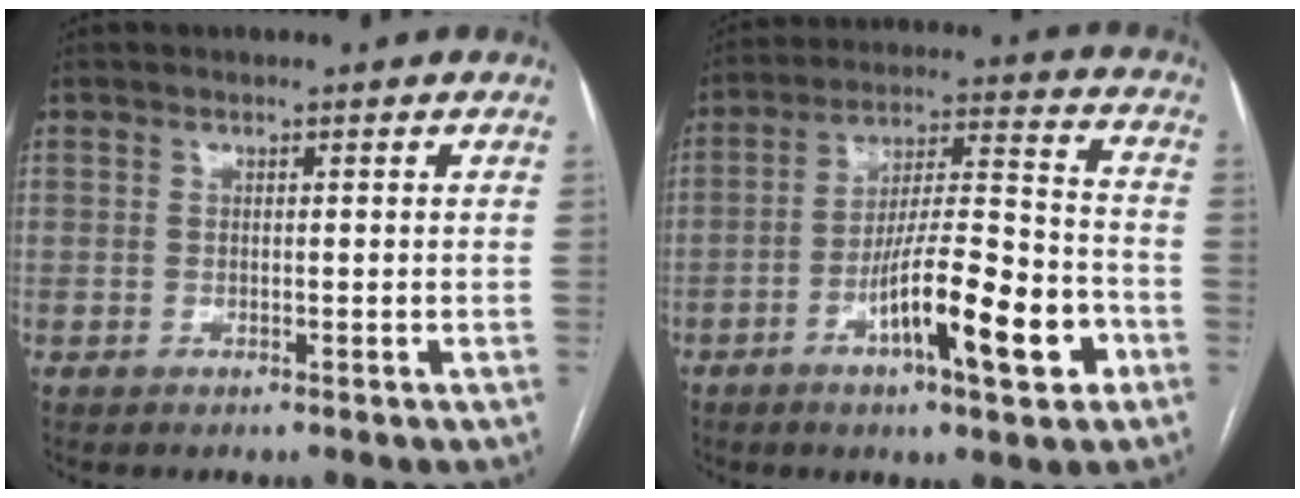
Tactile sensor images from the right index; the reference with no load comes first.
{"total": 15.4, "force": [-6.5, 2.3, 13.7], "torque": [-0.233, 0.005, -0.099]}